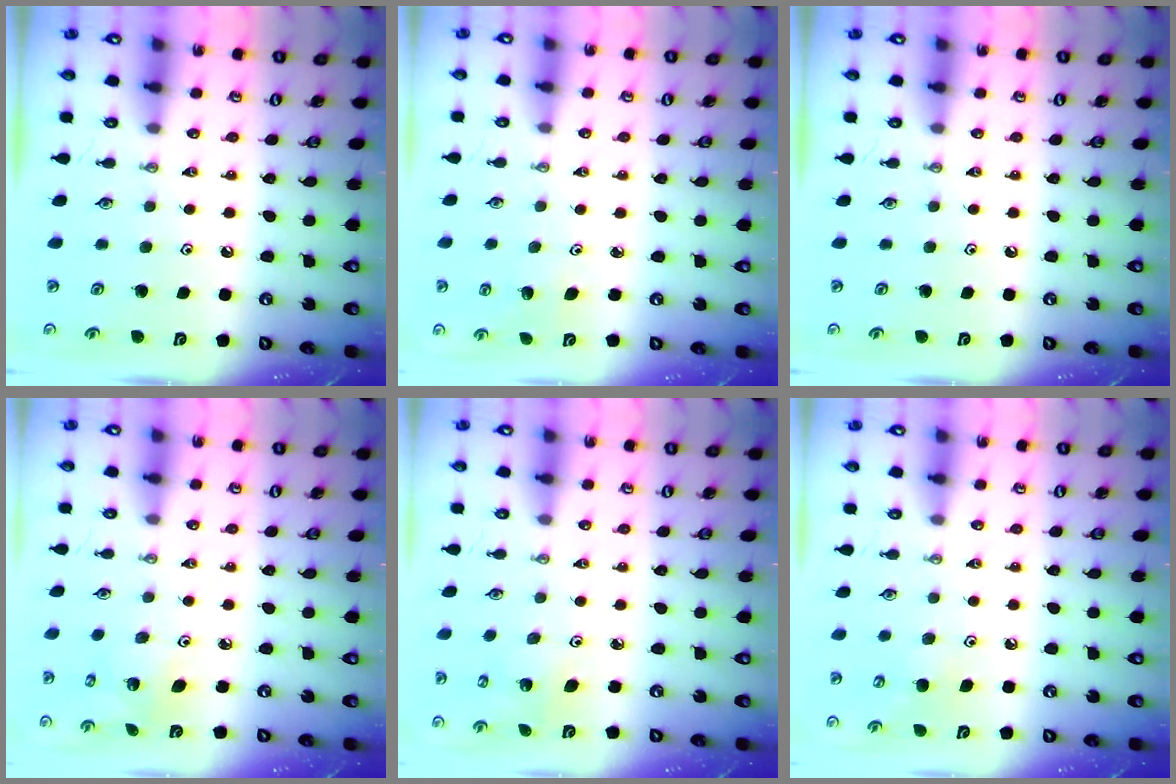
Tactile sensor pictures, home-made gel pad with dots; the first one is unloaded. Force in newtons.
{"total": 2.9, "press": 2.6, "slide": 1.3}
{"total": 0.0}
{"total": 3.9, "press": 3.9, "slide": 0.3}
{"total": 4.0, "press": 4.0, "slide": 0.2}
{"total": 6.6, "press": 6.6, "slide": 0.6}